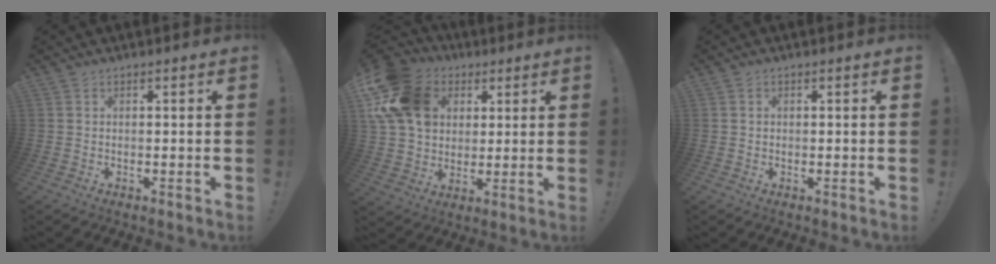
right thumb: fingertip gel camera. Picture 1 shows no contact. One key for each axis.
{"total": 18.6, "fx": 6.1, "fy": 14.4, "fz": 10.0, "tx": -0.182, "ty": -0.015, "tz": 0.120}
{"total": 0.6, "fx": 0.1, "fy": 0.5, "fz": 0.1, "tx": -0.010, "ty": 0.005, "tz": 0.004}